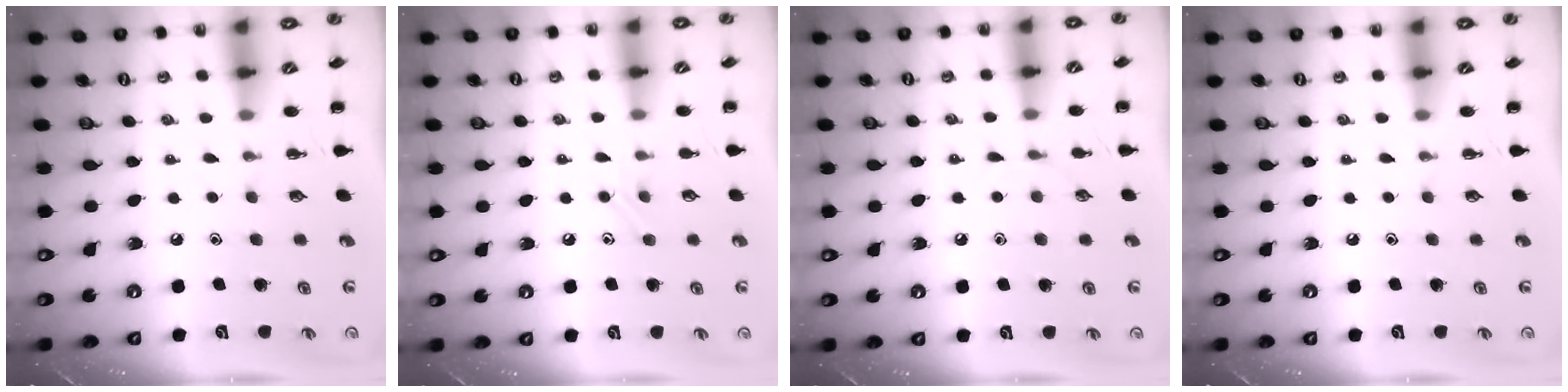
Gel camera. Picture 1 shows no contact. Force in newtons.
{"total": 6.2, "press": 6.1, "slide": 0.9}
{"total": 3.8, "press": 3.6, "slide": 1.4}
{"total": 0.0}